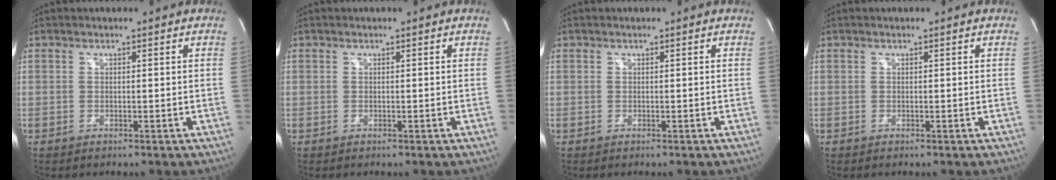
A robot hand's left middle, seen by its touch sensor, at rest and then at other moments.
{"total": 0.0}
{"total": 0.0}
{"total": 0.0}